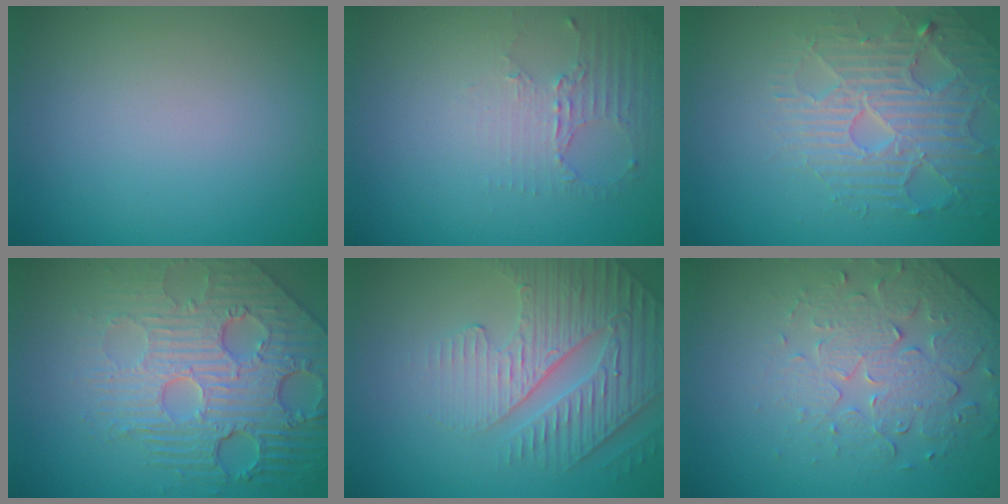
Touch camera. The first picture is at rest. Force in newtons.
{"total": 2.2, "press": 1.7, "slide": 1.5}
{"total": 4.4, "press": 4.3, "slide": 0.8}
{"total": 7.8, "press": 5.6, "slide": 5.4}
{"total": 4.2, "press": 4.0, "slide": 1.4}
{"total": 4.8, "press": 3.7, "slide": 3.0}